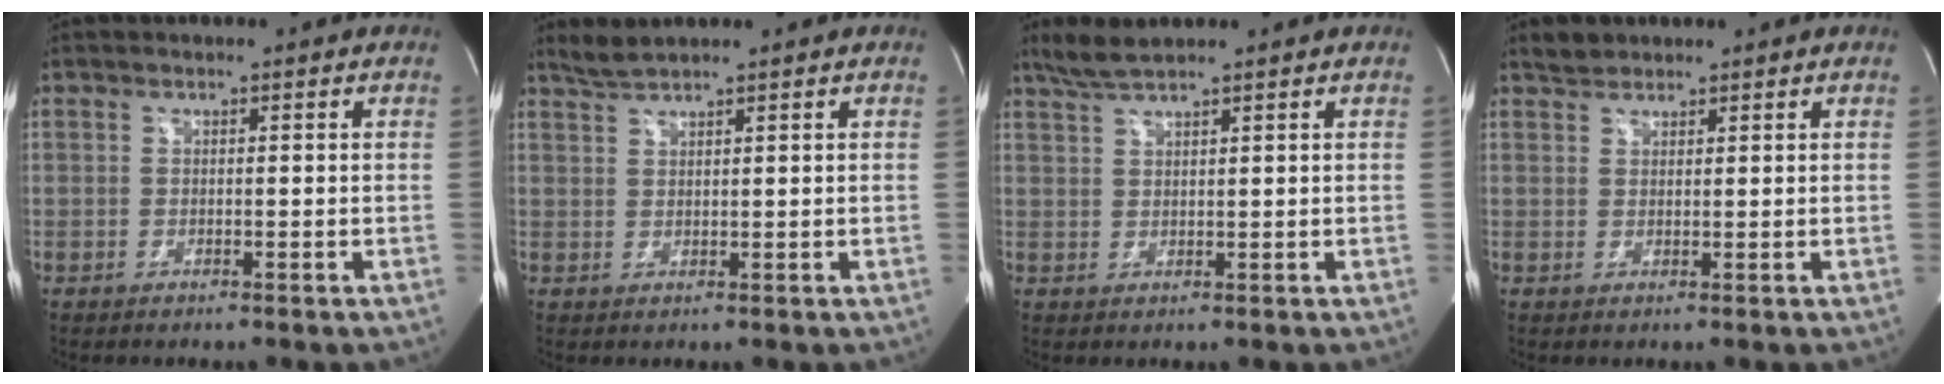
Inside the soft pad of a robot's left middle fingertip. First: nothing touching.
{"total": 2.2, "force": [2.1, -0.4, 0.5], "torque": [-0.013, 0.009, 0.049]}
{"total": 3.5, "force": [3.1, -0.1, 1.7], "torque": [-0.042, 0.011, 0.065]}
{"total": 1.9, "force": [1.7, 0.9, 0.1], "torque": [-0.005, 0.009, 0.031]}